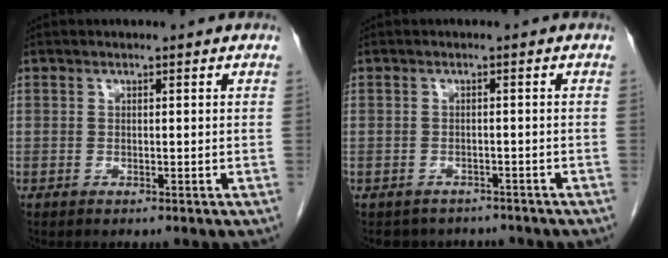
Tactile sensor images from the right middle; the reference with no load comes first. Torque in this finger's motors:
{"motor_torque": [0.02, -0.01, 0.00, 0.01]}